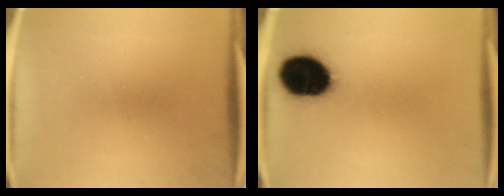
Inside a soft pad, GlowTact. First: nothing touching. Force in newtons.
{"total": 17.6}